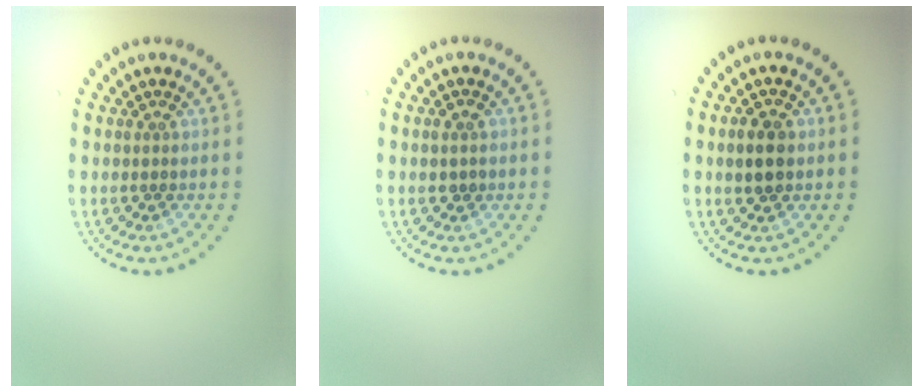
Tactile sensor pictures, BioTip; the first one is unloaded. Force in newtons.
{"total": 1.2, "press": 1.2, "slide": 0.1}
{"total": 2.5, "press": 2.5, "slide": 0.2}